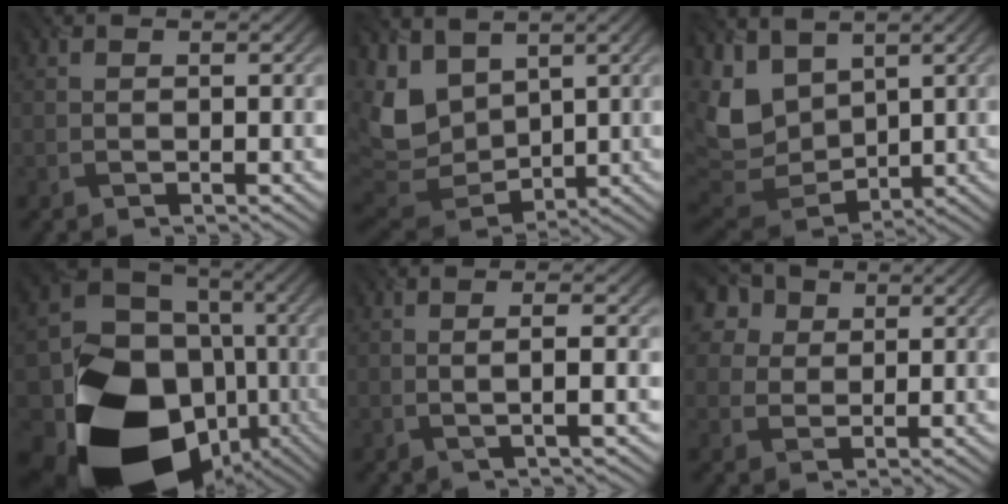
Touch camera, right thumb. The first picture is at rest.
{"total": 10.6, "force": [3.9, 7.4, 6.5], "torque": [-0.192, -0.005, 0.084]}
{"total": 10.4, "force": [3.9, 7.3, 6.4], "torque": [-0.189, -0.005, 0.085]}
{"total": 21.0, "force": [-7.7, 16.6, 10.3], "torque": [-0.230, -0.063, -0.119]}
{"total": 2.7, "force": [0.0, 0.4, 2.7], "torque": [-0.046, 0.006, -0.007]}
{"total": 8.0, "force": [4.5, 5.6, 3.7], "torque": [-0.134, 0.016, 0.078]}